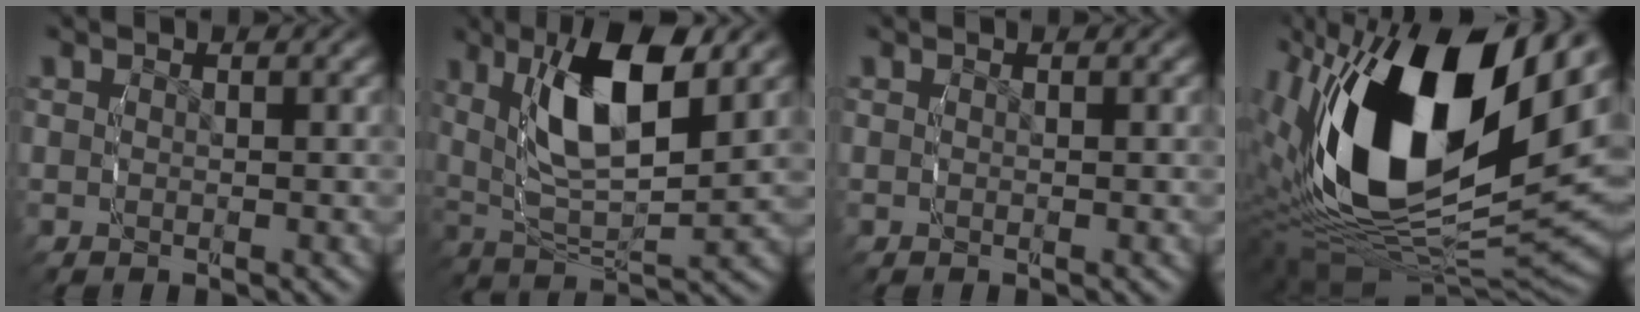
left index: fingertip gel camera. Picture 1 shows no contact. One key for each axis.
{"total": 9.3, "fx": 2.6, "fy": 4.5, "fz": 7.7, "tx": -0.153, "ty": -0.001, "tz": 0.049}
{"total": 0.0}
{"total": 21.5, "fx": 2.4, "fy": 11.9, "fz": 17.7, "tx": -0.344, "ty": -0.015, "tz": 0.042}